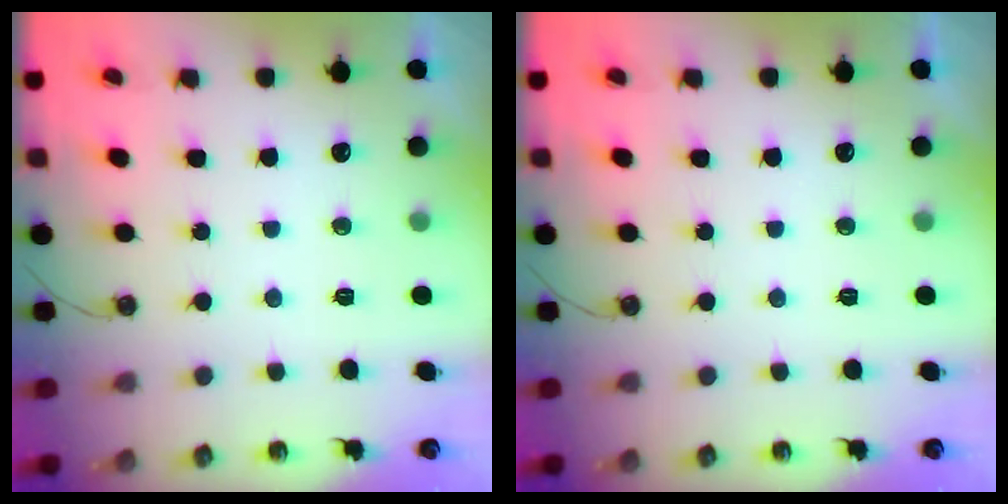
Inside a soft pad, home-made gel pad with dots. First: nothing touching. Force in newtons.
{"total": 0.0}